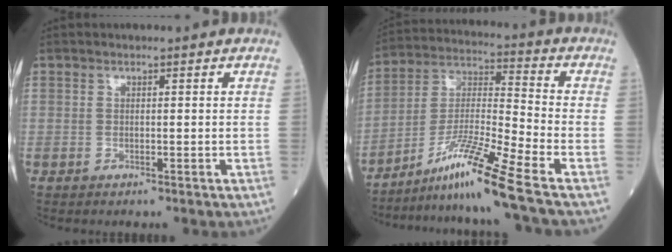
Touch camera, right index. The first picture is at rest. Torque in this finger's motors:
{"motor_torque": [0.20, -0.29, 0.42, 0.10]}